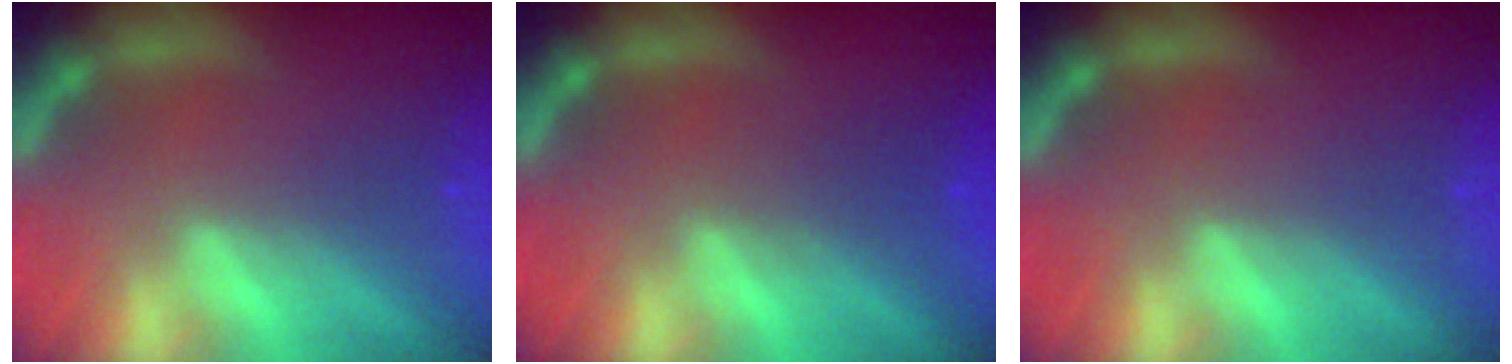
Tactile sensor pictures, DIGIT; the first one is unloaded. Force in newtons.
{"total": 2.0}
{"total": 0.0}